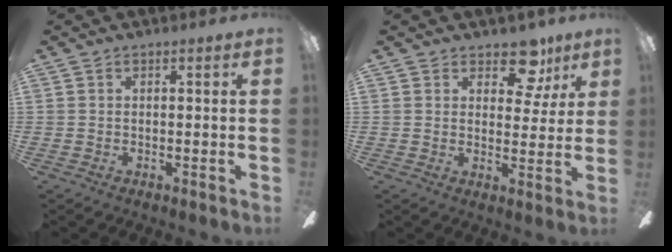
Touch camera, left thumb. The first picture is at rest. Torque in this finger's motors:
{"motor_torque": [0.74, 0.56, 0.48, -0.06, 0.00]}